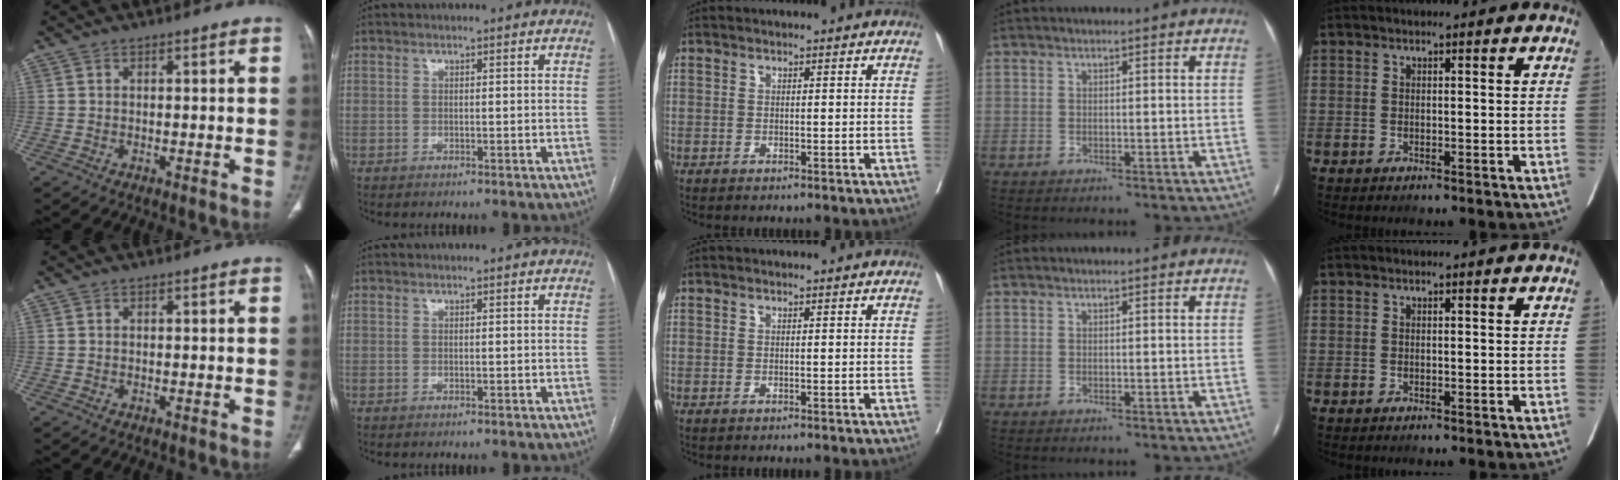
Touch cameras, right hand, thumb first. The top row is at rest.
{}